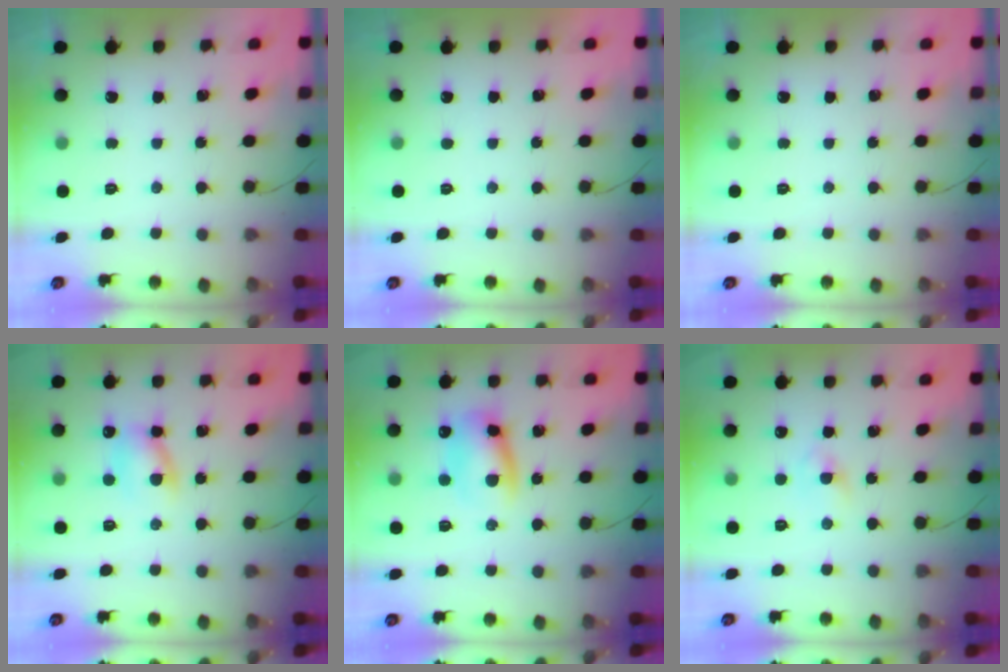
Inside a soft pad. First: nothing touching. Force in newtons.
{"total": 1.0, "press": 1.0, "slide": 0.2}
{"total": 0.0}
{"total": 7.6, "press": 7.4, "slide": 1.3}
{"total": 11.3, "press": 11.1, "slide": 2.1}
{"total": 1.9, "press": 1.7, "slide": 0.8}